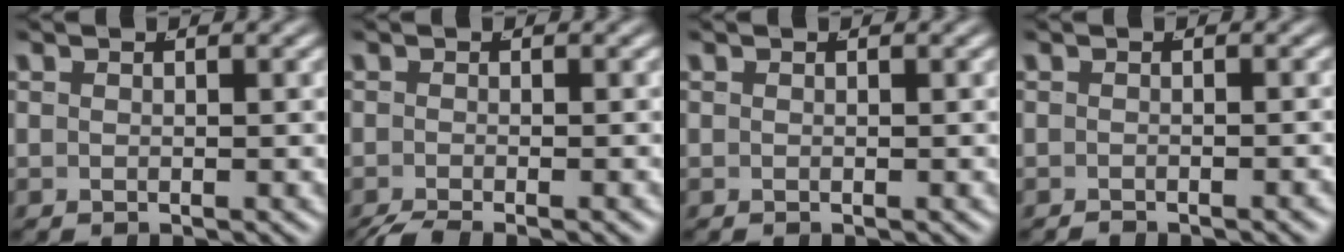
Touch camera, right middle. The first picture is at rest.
{"total": 2.4, "force": [-2.2, 0.2, 1.0], "torque": [-0.011, -0.009, -0.031]}
{"total": 0.0}
{"total": 1.0, "force": [-0.9, -0.5, 0.0], "torque": [0.003, -0.004, -0.015]}